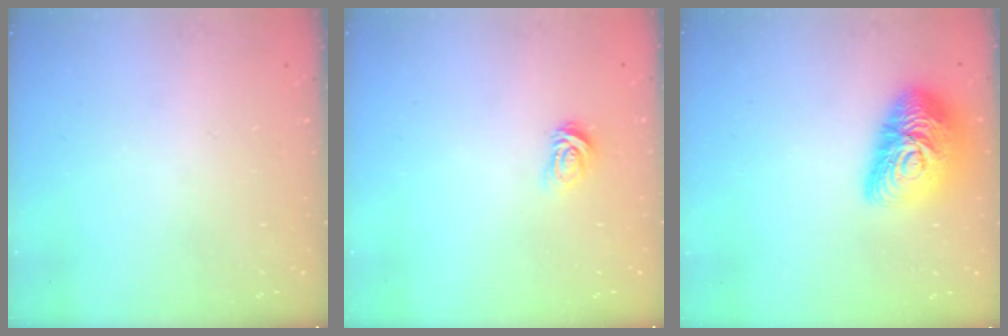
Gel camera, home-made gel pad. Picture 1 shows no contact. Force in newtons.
{"total": 3.7, "press": 3.6, "slide": 0.6}
{"total": 16.1, "press": 16.1, "slide": 0.9}